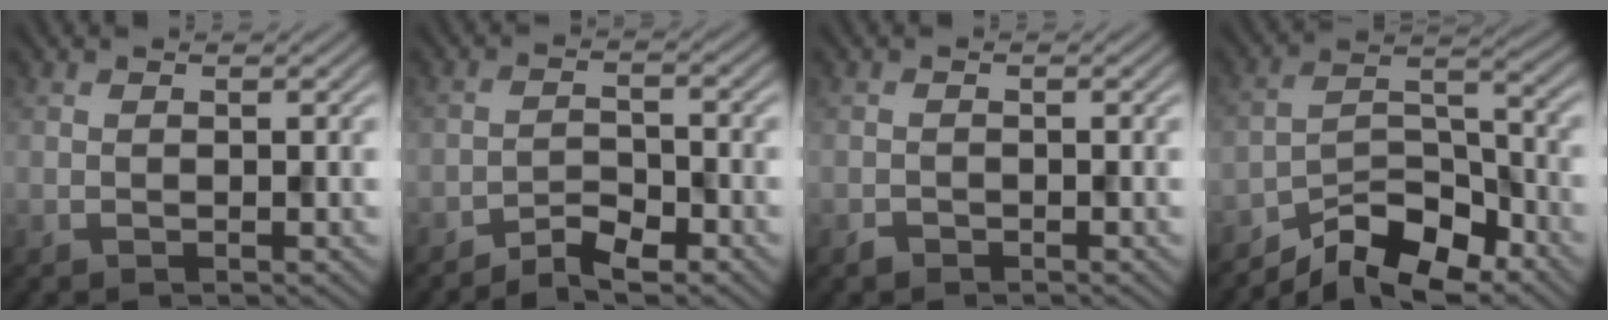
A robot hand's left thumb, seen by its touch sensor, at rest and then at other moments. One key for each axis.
{"total": 4.0, "fx": -3.3, "fy": 0.9, "fz": 1.9, "tx": -0.035, "ty": 0.004, "tz": -0.067}
{"total": 1.0, "fx": -0.8, "fy": 0.5, "fz": 0.1, "tx": -0.001, "ty": -0.001, "tz": -0.017}
{"total": 9.5, "fx": -7.8, "fy": 3.0, "fz": 4.6, "tx": -0.071, "ty": 0.007, "tz": -0.155}